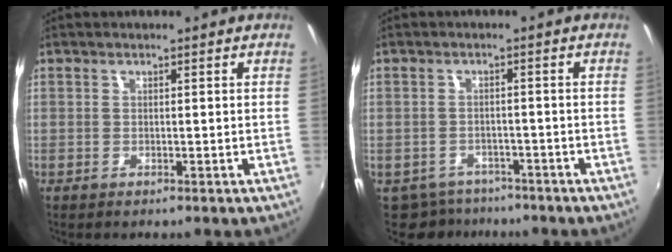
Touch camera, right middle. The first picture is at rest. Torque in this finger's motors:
{"motor_torque": [-0.45, -0.19, -0.05, -0.03]}